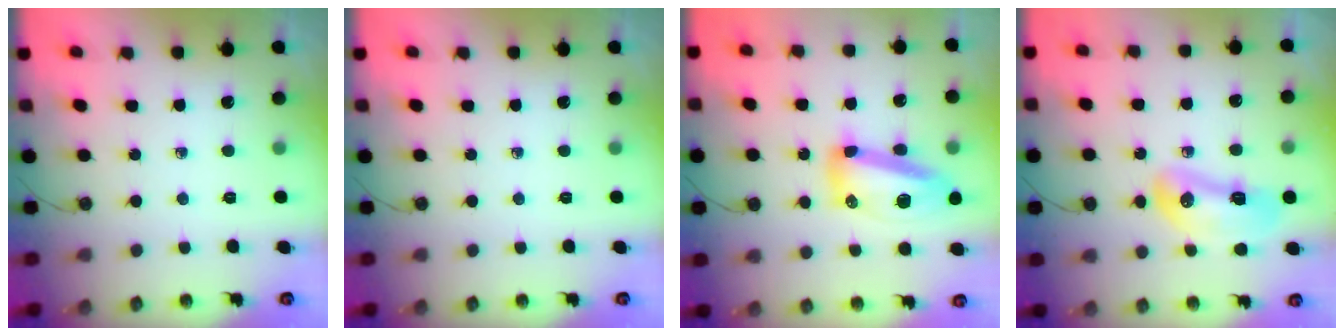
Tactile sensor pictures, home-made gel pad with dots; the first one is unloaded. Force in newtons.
{"total": 0.0}
{"total": 14.3, "press": 14.1, "slide": 2.2}
{"total": 11.4, "press": 11.1, "slide": 2.8}